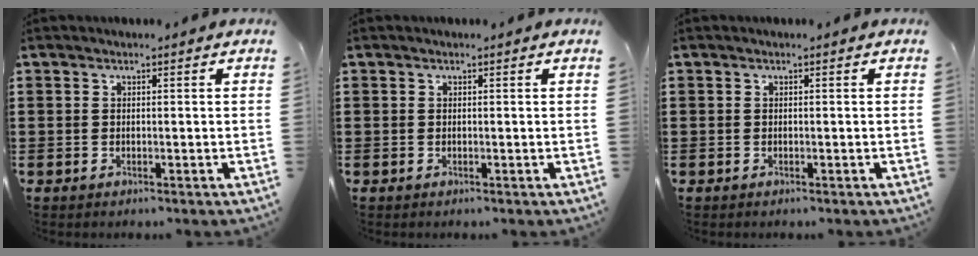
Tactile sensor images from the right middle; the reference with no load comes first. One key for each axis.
{"total": 0.0}
{"total": 0.0}